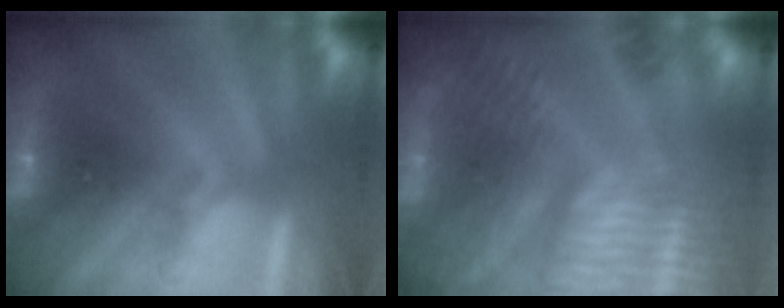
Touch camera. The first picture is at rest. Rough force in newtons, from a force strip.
{"total": 9.8}